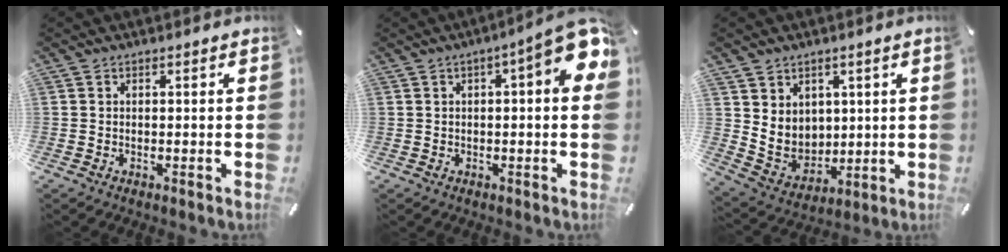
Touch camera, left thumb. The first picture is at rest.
{"total": 9.3, "force": [2.9, 2.1, 8.6], "torque": [-0.108, -0.027, 0.045]}
{"total": 8.1, "force": [3.7, 7.1, 0.8], "torque": [-0.027, -0.040, 0.078]}